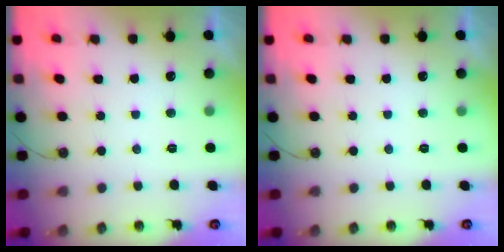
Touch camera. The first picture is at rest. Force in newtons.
{"total": 0.0}